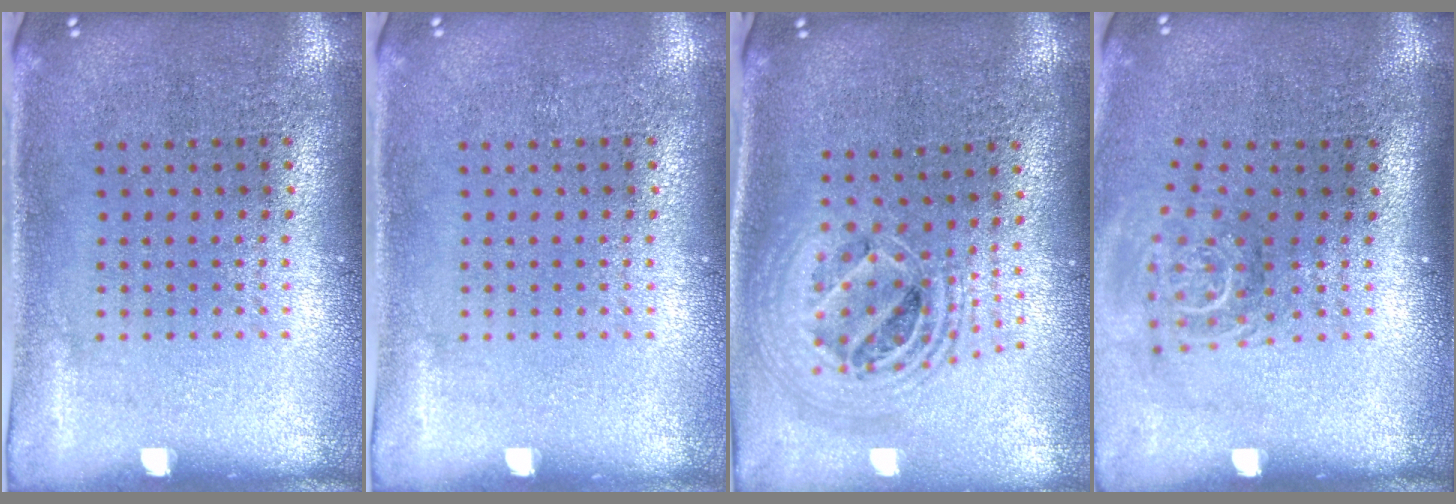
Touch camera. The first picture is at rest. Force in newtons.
{"total": 0.0}
{"total": 2.2, "press": 1.7, "slide": 1.4}
{"total": 1.7, "press": 1.2, "slide": 1.2}